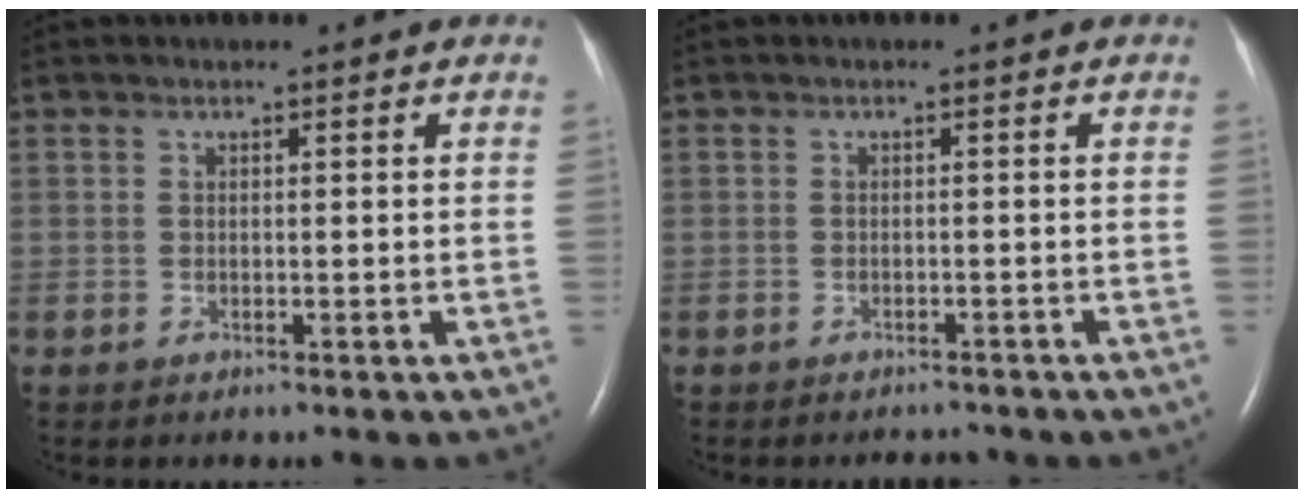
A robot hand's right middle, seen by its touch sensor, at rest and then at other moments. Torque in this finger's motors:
{"motor_torque": [0.00, 0.02, -0.02, 0.00]}